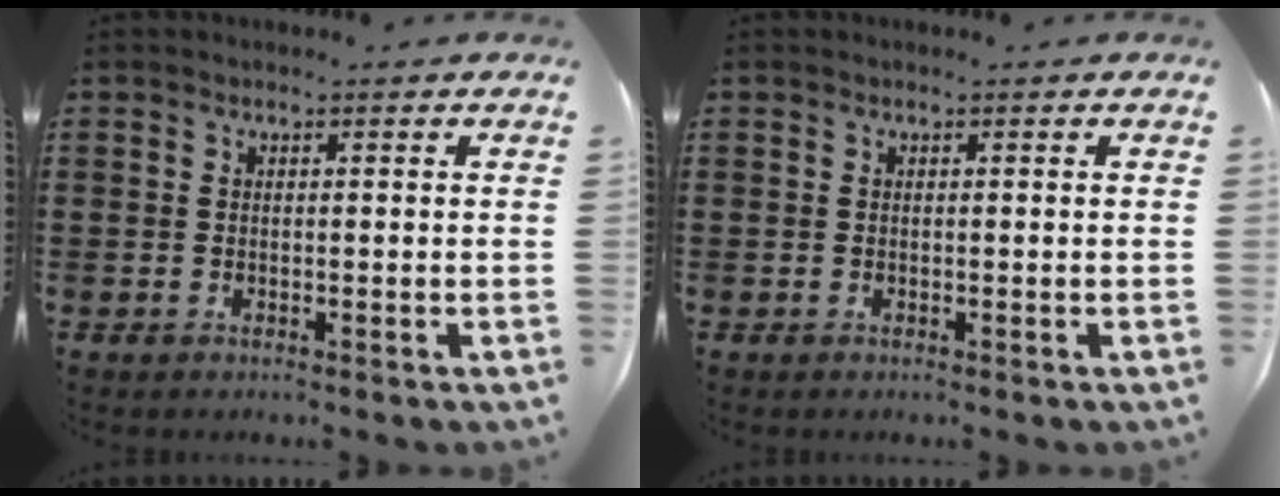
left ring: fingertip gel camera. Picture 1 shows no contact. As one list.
[{"total": 0.0}]